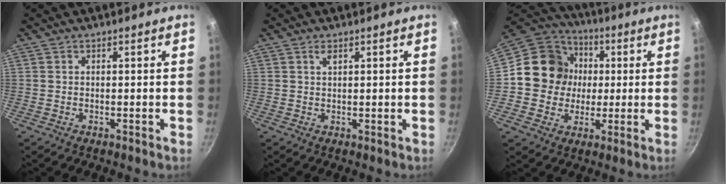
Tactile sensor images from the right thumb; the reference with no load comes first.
{"total": 1.4, "force": [0.8, 0.5, 1.0], "torque": [-0.015, -0.002, 0.014]}
{"total": 15.0, "force": [0.9, 13.7, 5.9], "torque": [-0.073, 0.025, 0.001]}